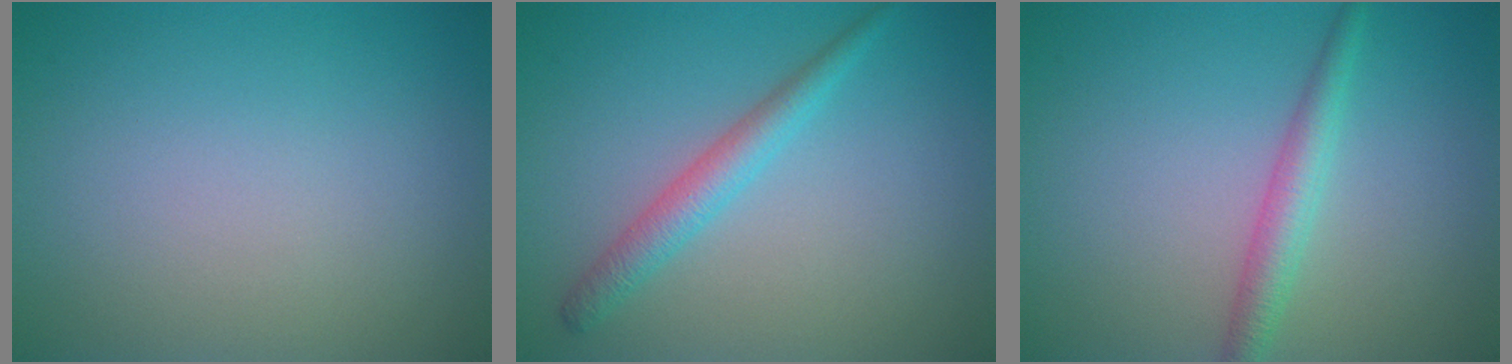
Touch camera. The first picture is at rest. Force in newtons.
{"total": 2.5, "press": 2.5, "slide": 0.0}
{"total": 2.5, "press": 2.5, "slide": 0.1}